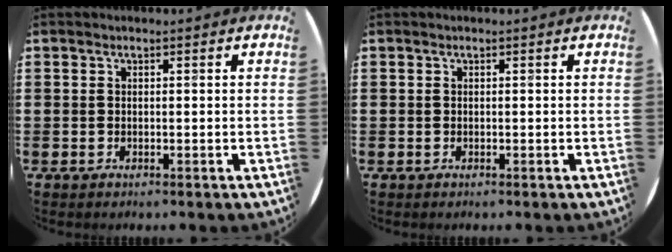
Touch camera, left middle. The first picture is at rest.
{"total": 0.0}